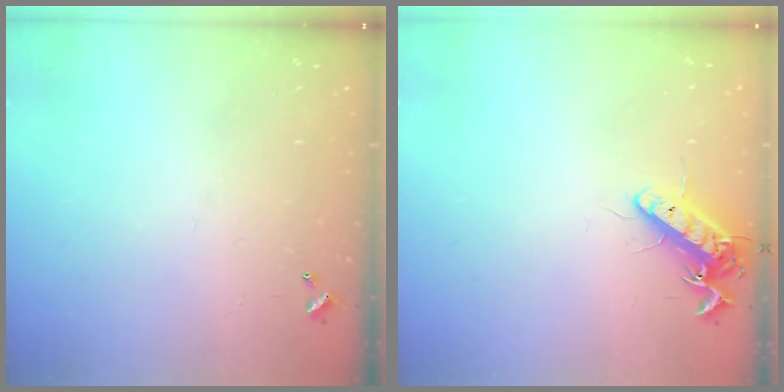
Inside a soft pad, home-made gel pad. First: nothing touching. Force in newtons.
{"total": 12.9, "press": 12.6, "slide": 2.5}